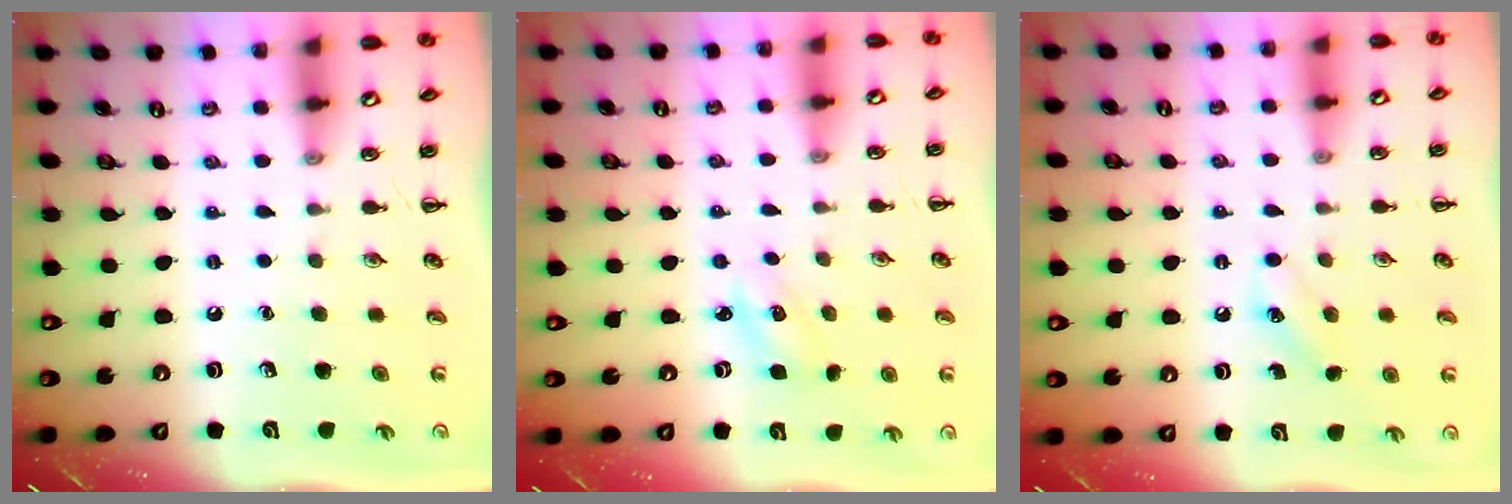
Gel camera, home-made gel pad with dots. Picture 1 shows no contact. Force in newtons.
{"total": 2.9, "press": 2.8, "slide": 0.9}
{"total": 6.6, "press": 6.4, "slide": 1.8}